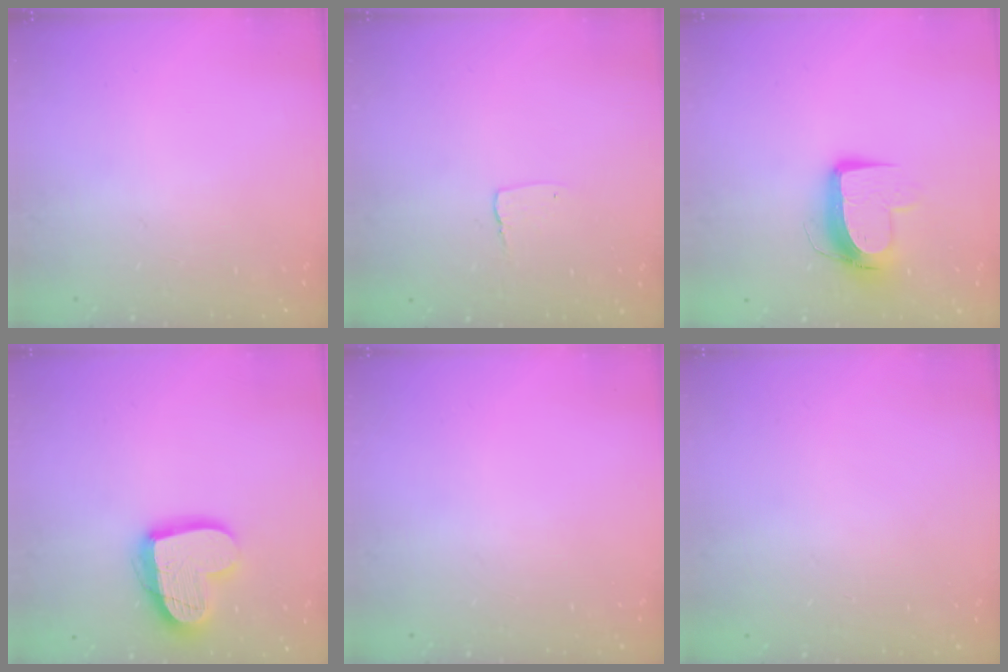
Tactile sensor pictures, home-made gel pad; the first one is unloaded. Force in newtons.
{"total": 2.9, "press": 2.9, "slide": 0.2}
{"total": 10.3, "press": 10.3, "slide": 0.8}
{"total": 15.9, "press": 15.9, "slide": 1.2}
{"total": 0.0}
{"total": 0.0}